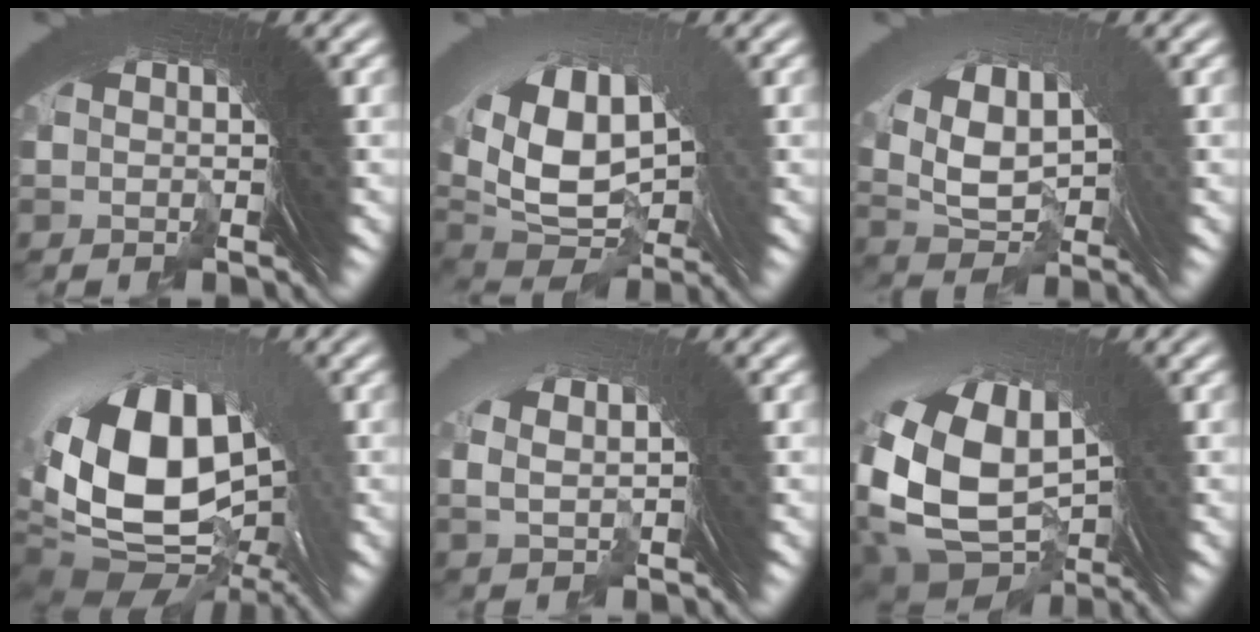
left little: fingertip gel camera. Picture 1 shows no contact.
{"total": 7.7, "force": [-0.2, 5.0, 5.9], "torque": [-0.133, -0.026, 0.020]}
{"total": 4.5, "force": [0.4, 2.7, 3.6], "torque": [-0.075, -0.009, 0.023]}
{"total": 11.3, "force": [-1.7, 7.4, 8.4], "torque": [-0.179, -0.047, 0.000]}
{"total": 0.9, "force": [0.6, -0.2, 0.7], "torque": [-0.013, 0.012, 0.021]}
{"total": 9.2, "force": [-1.6, 6.6, 6.2], "torque": [-0.148, -0.047, -0.001]}